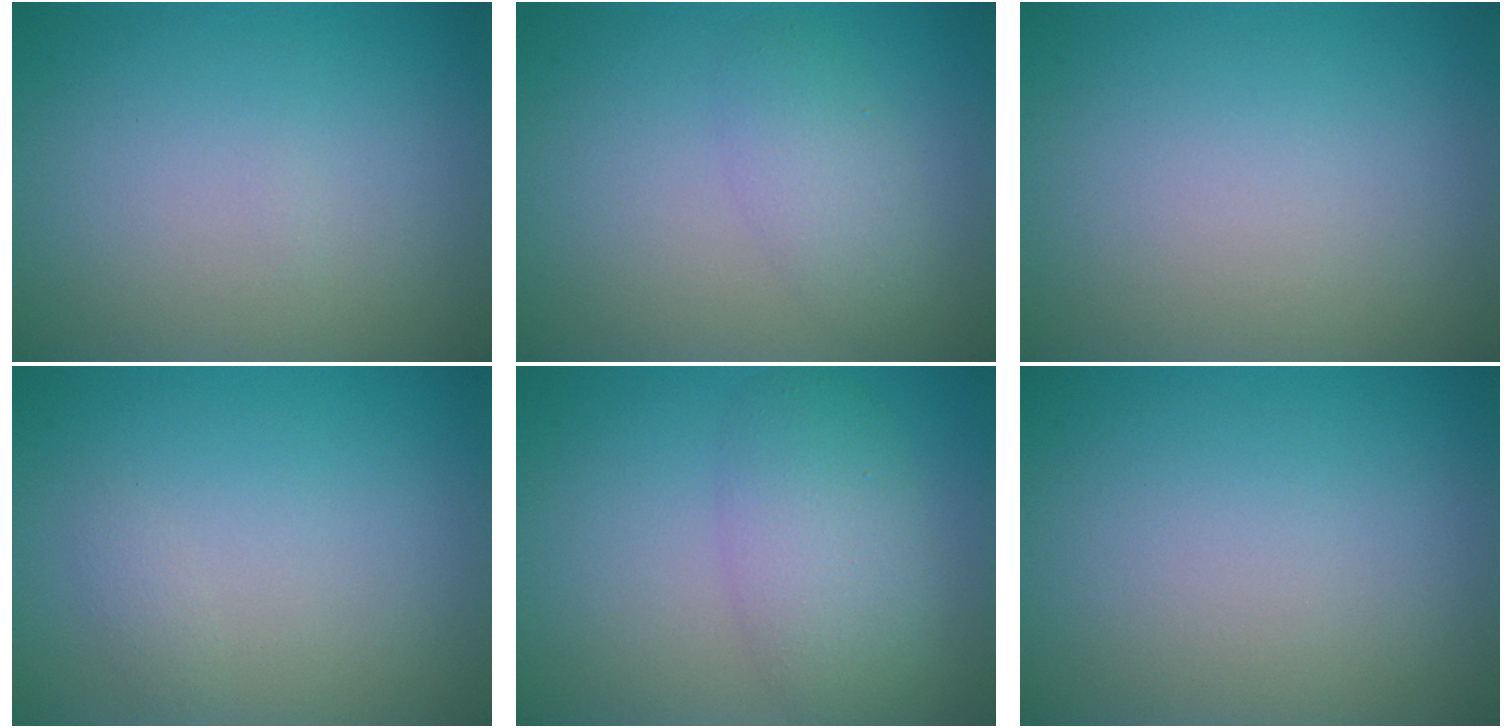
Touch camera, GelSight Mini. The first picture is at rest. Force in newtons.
{"total": 2.4, "press": 2.4, "slide": 0.2}
{"total": 0.0}
{"total": 0.7, "press": 0.7, "slide": 0.0}
{"total": 4.6, "press": 4.6, "slide": 0.2}
{"total": 0.0}